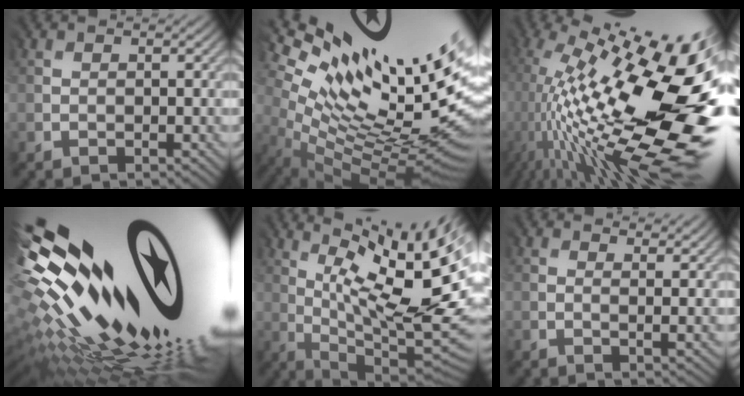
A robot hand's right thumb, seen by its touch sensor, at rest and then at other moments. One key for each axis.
{"total": 15.1, "fx": 5.5, "fy": 5.3, "fz": 13.0, "tx": -0.202, "ty": 0.001, "tz": 0.132}
{"total": 19.0, "fx": 0.2, "fy": 5.8, "fz": 18.0, "tx": -0.314, "ty": 0.000, "tz": 0.008}
{"total": 20.6, "fx": 2.9, "fy": 9.0, "fz": 18.3, "tx": -0.316, "ty": -0.032, "tz": 0.046}
{"total": 14.7, "fx": 3.6, "fy": 3.9, "fz": 13.8, "tx": -0.194, "ty": 0.013, "tz": 0.082}
{"total": 4.6, "fx": 3.1, "fy": 1.3, "fz": 3.2, "tx": -0.042, "ty": 0.007, "tz": 0.039}